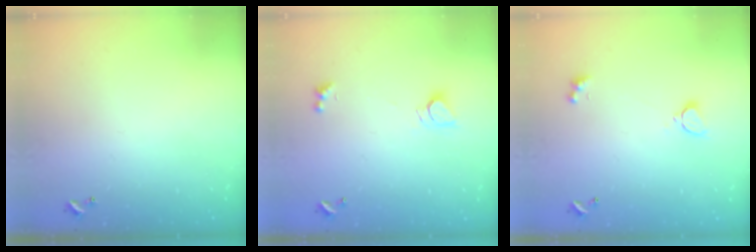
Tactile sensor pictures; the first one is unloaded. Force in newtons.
{"total": 2.3, "press": 2.3, "slide": 0.2}
{"total": 2.1, "press": 1.8, "slide": 1.0}